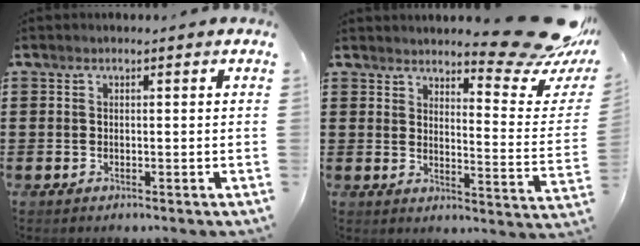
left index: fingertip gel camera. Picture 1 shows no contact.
{"total": 11.2, "force": [9.7, 1.0, 5.5], "torque": [-0.077, -0.075, 0.162]}